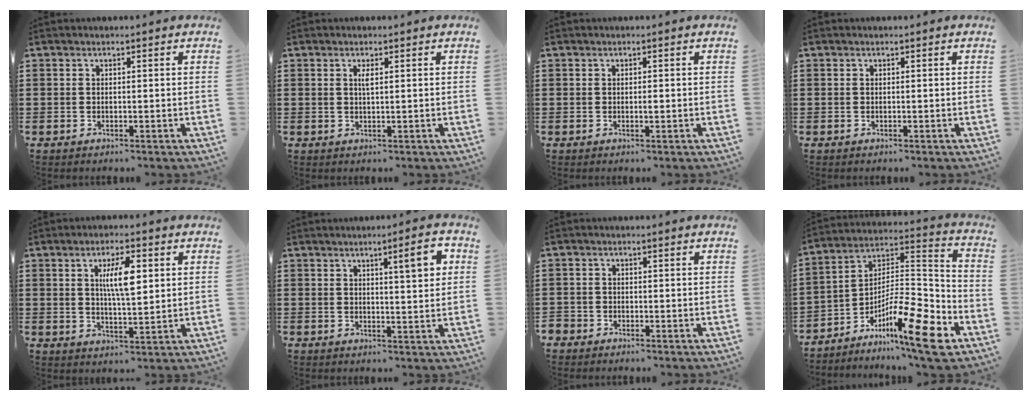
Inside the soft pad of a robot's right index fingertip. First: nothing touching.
{"total": 1.2, "force": [0.4, 0.2, 1.1], "torque": [-0.022, 0.002, 0.007]}
{"total": 0.9, "force": [-0.1, 0.2, 0.9], "torque": [-0.017, -0.002, -0.001]}
{"total": 0.0}
{"total": 6.8, "force": [1.8, 2.1, 6.2], "torque": [-0.118, 0.005, 0.027]}
{"total": 5.8, "force": [2.4, 1.1, 5.2], "torque": [-0.080, -0.002, 0.031]}
{"total": 1.3, "force": [-1.1, 0.8, 0.0], "torque": [-0.003, 0.003, -0.025]}
{"total": 14.1, "force": [-8.7, 3.1, 10.6], "torque": [-0.183, 0.020, -0.159]}